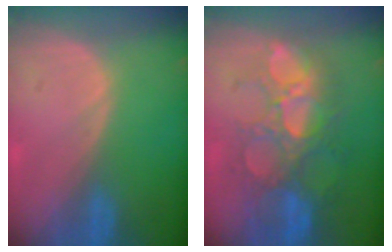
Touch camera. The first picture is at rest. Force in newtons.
{"total": 11.0, "press": 9.9, "slide": 4.9}